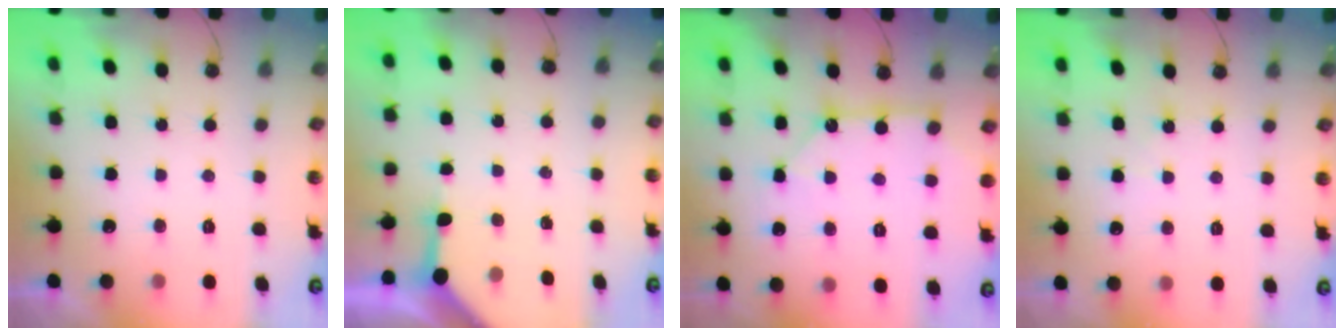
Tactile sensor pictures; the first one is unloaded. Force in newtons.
{"total": 3.8, "press": 3.8, "slide": 0.4}
{"total": 11.7, "press": 11.7, "slide": 1.0}
{"total": 2.4, "press": 2.3, "slide": 0.4}